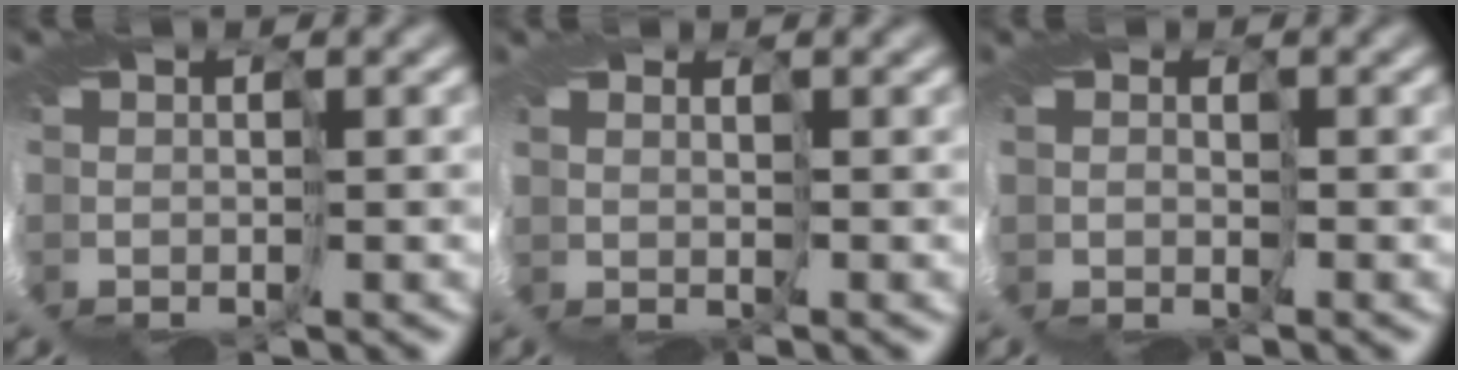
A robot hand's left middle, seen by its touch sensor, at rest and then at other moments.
{"total": 1.2, "force": [1.0, 0.1, -0.6], "torque": [-0.005, 0.001, 0.013]}
{"total": 1.6, "force": [0.6, 1.5, 0.4], "torque": [-0.025, -0.001, 0.013]}